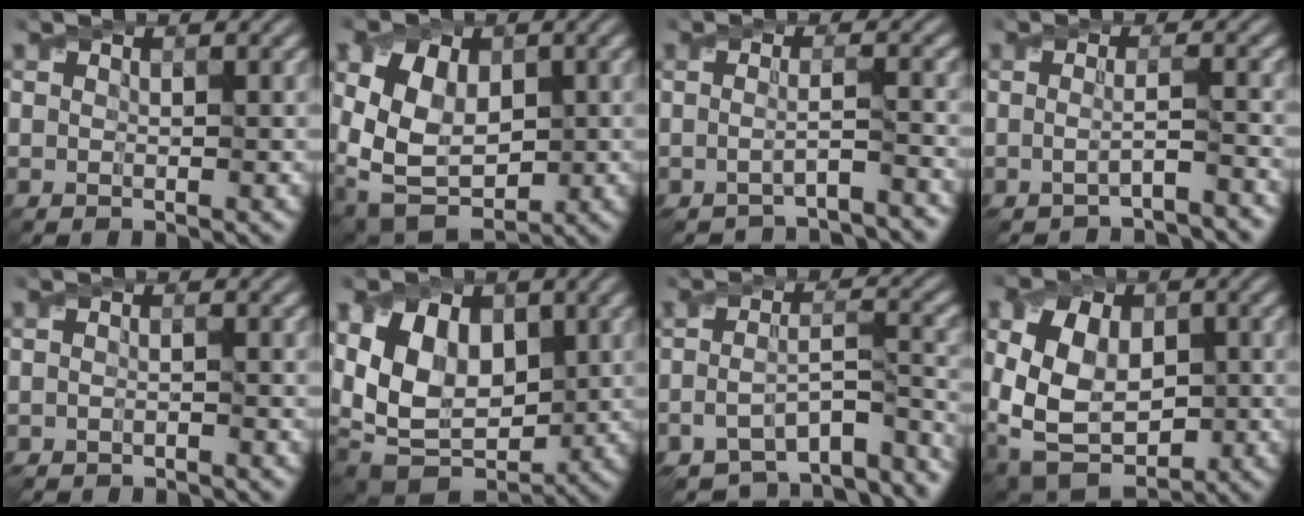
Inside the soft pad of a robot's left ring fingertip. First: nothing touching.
{"total": 8.3, "force": [0.5, 5.7, 6.0], "torque": [-0.124, 0.000, 0.006]}
{"total": 4.0, "force": [-3.3, 0.4, 2.3], "torque": [-0.038, -0.011, -0.052]}
{"total": 3.2, "force": [-2.0, 0.5, 2.5], "torque": [-0.038, -0.011, -0.041]}
{"total": 1.8, "force": [-1.8, 0.1, 0.5], "torque": [-0.010, -0.012, -0.032]}
{"total": 9.5, "force": [0.6, 6.7, 6.7], "torque": [-0.110, -0.001, 0.008]}
{"total": 9.5, "force": [-7.8, 2.7, 4.7], "torque": [-0.076, -0.010, -0.098]}
{"total": 9.3, "force": [-0.4, 6.4, 6.7], "torque": [-0.137, -0.006, -0.013]}